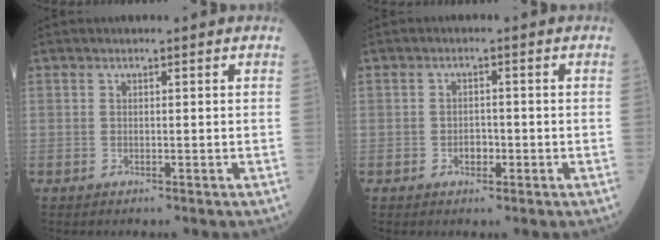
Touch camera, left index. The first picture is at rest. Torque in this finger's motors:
{"motor_torque": [0.03, 0.02, 0.00, 0.00]}